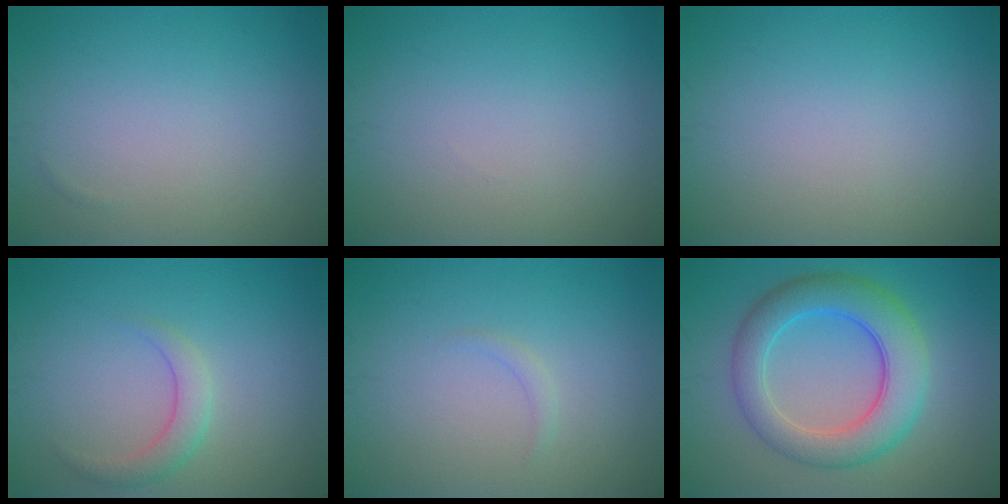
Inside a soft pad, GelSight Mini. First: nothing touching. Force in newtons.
{"total": 0.0}
{"total": 0.0}
{"total": 2.2, "press": 2.2, "slide": 0.2}
{"total": 0.7, "press": 0.7, "slide": 0.1}
{"total": 7.0, "press": 7.0, "slide": 0.4}